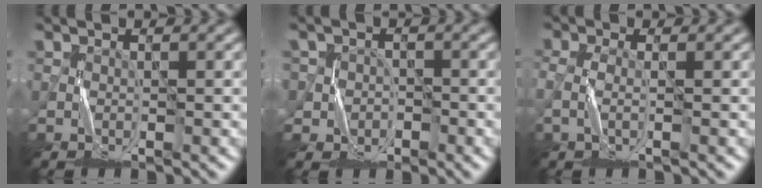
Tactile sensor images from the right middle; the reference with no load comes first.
{"total": 3.2, "force": [-0.5, 3.1, 0.1], "torque": [0.005, 0.012, -0.024]}
{"total": 1.1, "force": [-0.4, 0.4, 0.9], "torque": [-0.025, 0.003, -0.010]}